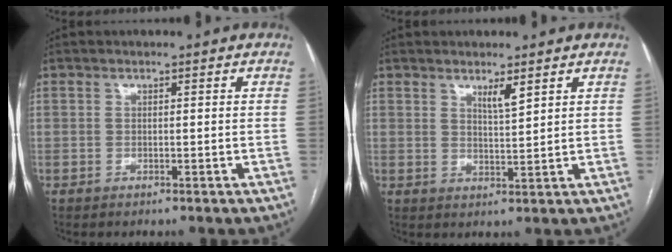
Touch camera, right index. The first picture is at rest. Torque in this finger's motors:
{"motor_torque": [0.11, 0.07, 0.02, 0.03]}